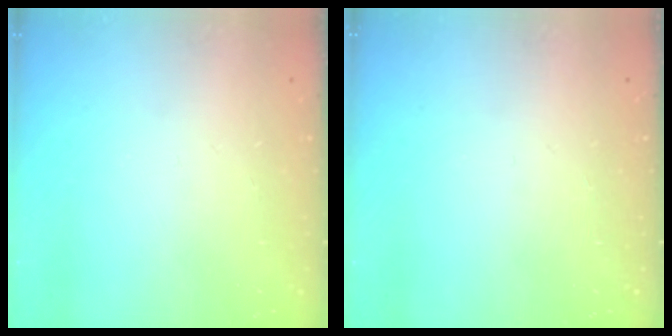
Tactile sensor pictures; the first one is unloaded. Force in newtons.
{"total": 0.0}